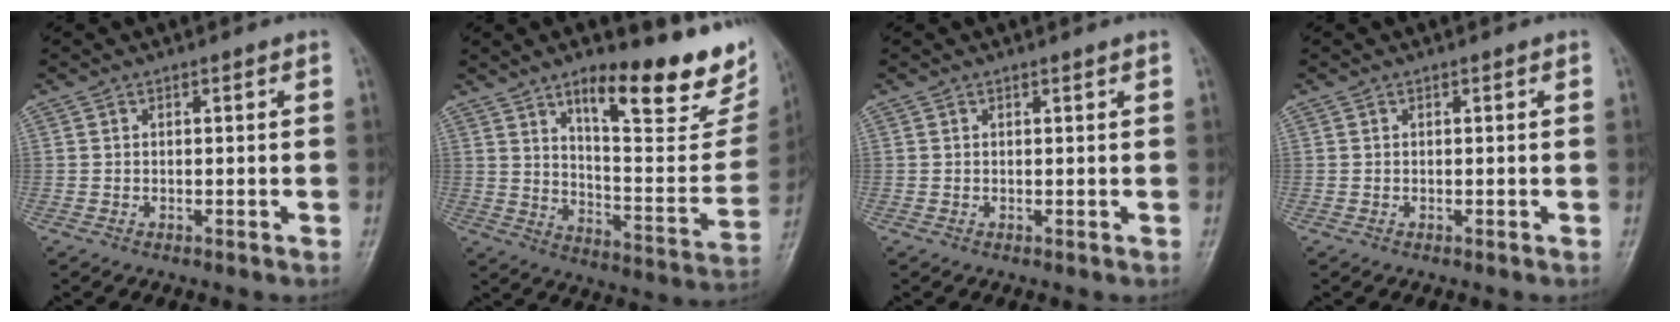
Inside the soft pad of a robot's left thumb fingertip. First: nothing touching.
{"total": 23.7, "force": [15.4, 7.2, 16.6], "torque": [-0.180, -0.076, 0.231]}
{"total": 0.6, "force": [0.5, -0.1, 0.3], "torque": [-0.012, -0.004, 0.011]}
{"total": 0.0}